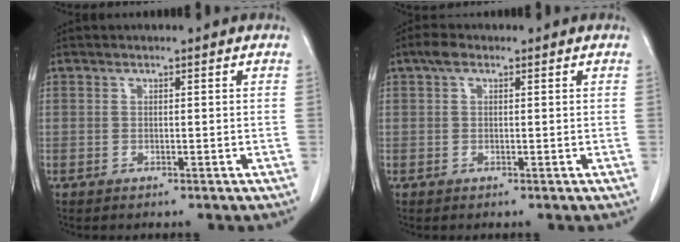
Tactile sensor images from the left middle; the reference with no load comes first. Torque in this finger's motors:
{"motor_torque": [0.37, -0.17, -0.11, 0.01]}